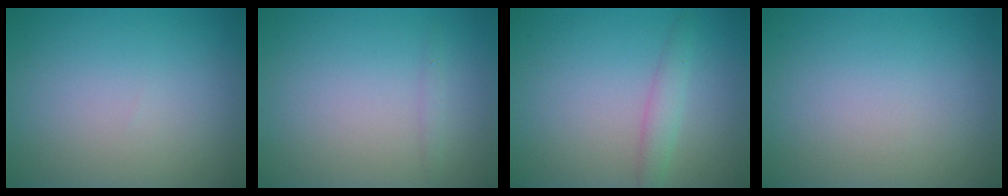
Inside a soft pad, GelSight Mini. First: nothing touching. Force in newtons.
{"total": 0.6, "press": 0.6, "slide": 0.0}
{"total": 1.8, "press": 1.7, "slide": 0.2}
{"total": 0.0}